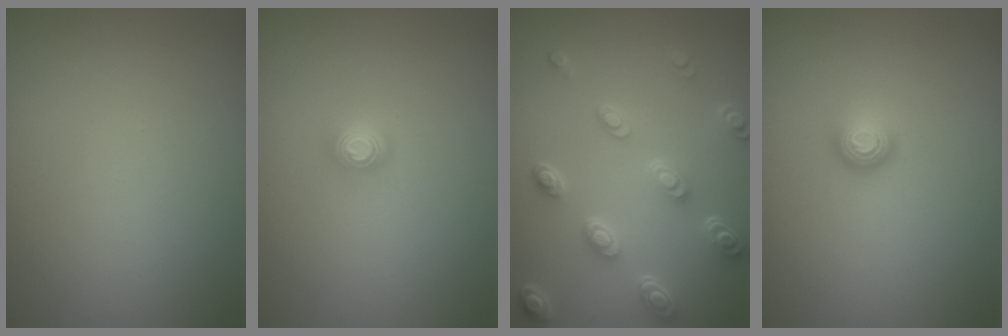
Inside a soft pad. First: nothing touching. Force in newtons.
{"total": 1.6, "press": 1.2, "slide": 1.1}
{"total": 5.0, "press": 3.7, "slide": 3.3}
{"total": 1.5, "press": 1.0, "slide": 1.1}